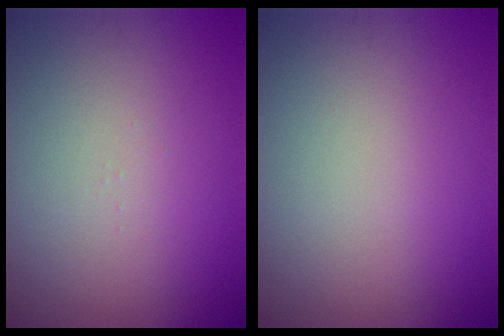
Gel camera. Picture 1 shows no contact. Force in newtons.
{"total": 0.0}